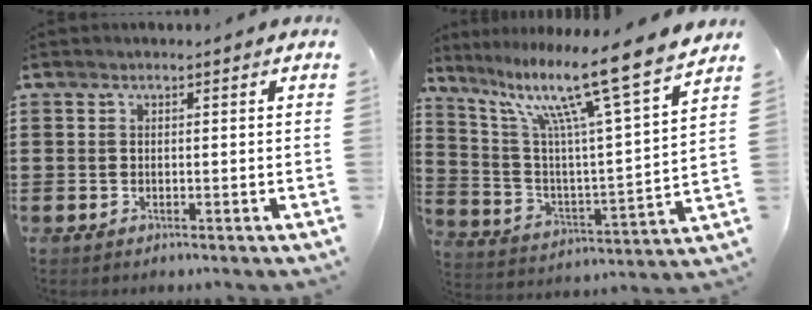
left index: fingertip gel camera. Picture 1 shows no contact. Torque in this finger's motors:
{"motor_torque": [1.19, -0.95, 1.05, 0.21]}